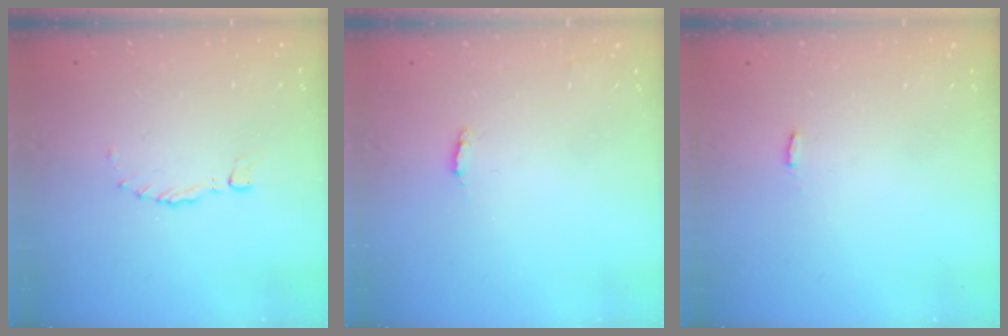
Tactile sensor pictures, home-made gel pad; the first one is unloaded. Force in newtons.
{"total": 2.3, "press": 2.2, "slide": 0.5}
{"total": 2.3, "press": 2.3, "slide": 0.4}